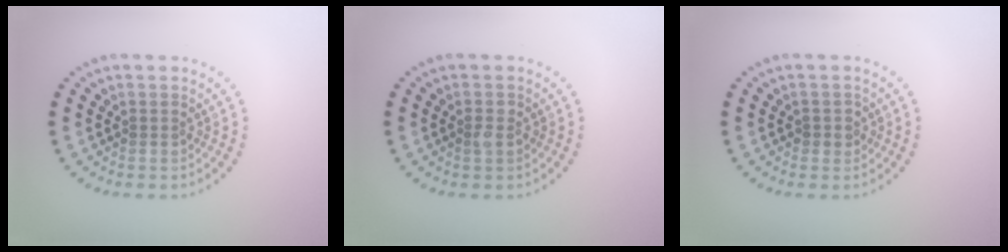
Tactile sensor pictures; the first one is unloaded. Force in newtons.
{"total": 1.2, "press": 1.2, "slide": 0.1}
{"total": 1.1, "press": 1.1, "slide": 0.4}